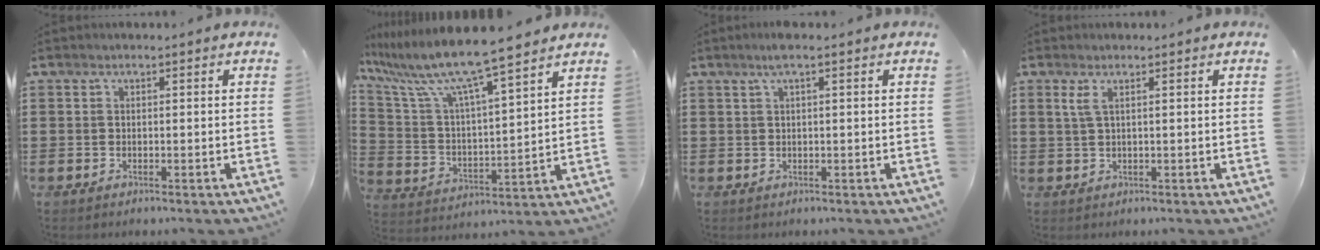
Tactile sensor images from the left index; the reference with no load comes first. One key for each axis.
{"total": 10.0, "fx": 8.6, "fy": -0.1, "fz": 4.9, "tx": -0.133, "ty": -0.055, "tz": 0.143}
{"total": 2.0, "fx": 0.9, "fy": 0.1, "fz": 1.8, "tx": -0.037, "ty": 0.002, "tz": 0.015}
{"total": 1.7, "fx": 0.6, "fy": 0.2, "fz": 1.6, "tx": -0.041, "ty": -0.003, "tz": 0.009}